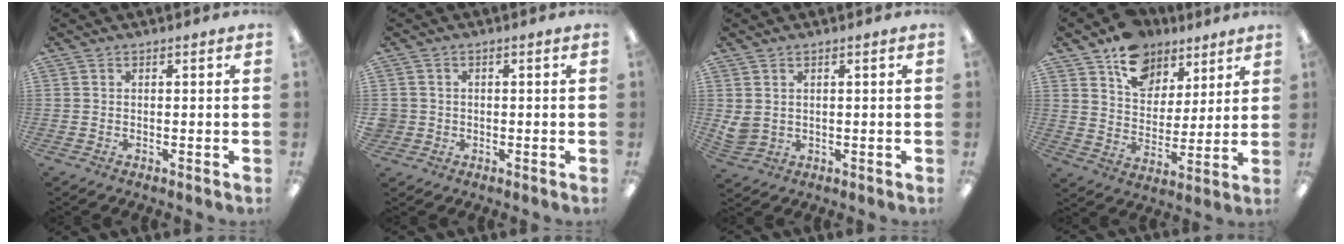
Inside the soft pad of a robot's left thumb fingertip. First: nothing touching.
{"total": 2.2, "force": [-0.2, 2.2, 0.2], "torque": [-0.006, 0.004, -0.006]}
{"total": 3.3, "force": [1.5, 2.6, 1.4], "torque": [-0.031, 0.000, 0.030]}
{"total": 12.8, "force": [8.8, 8.5, 3.8], "torque": [-0.054, -0.052, 0.165]}